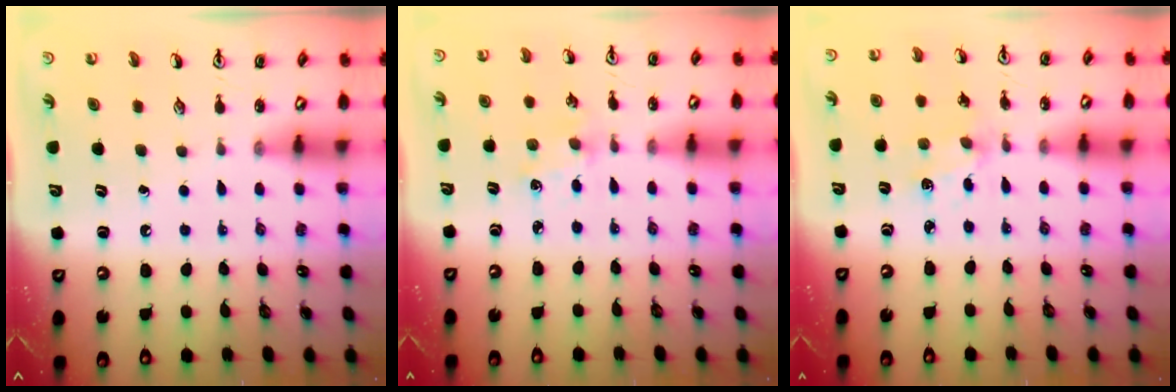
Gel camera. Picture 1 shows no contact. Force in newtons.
{"total": 1.8, "press": 1.7, "slide": 0.2}
{"total": 1.9, "press": 1.9, "slide": 0.4}